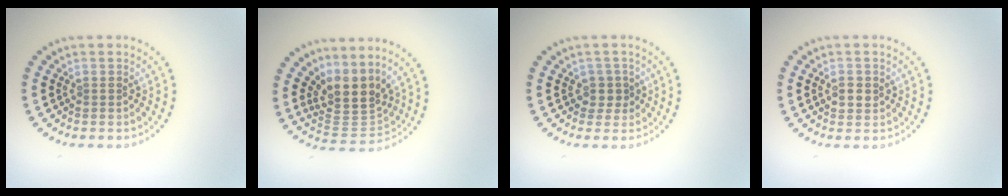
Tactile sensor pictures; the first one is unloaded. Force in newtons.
{"total": 4.1, "press": 3.1, "slide": 2.7}
{"total": 1.5, "press": 1.0, "slide": 1.1}
{"total": 1.6, "press": 1.5, "slide": 0.4}